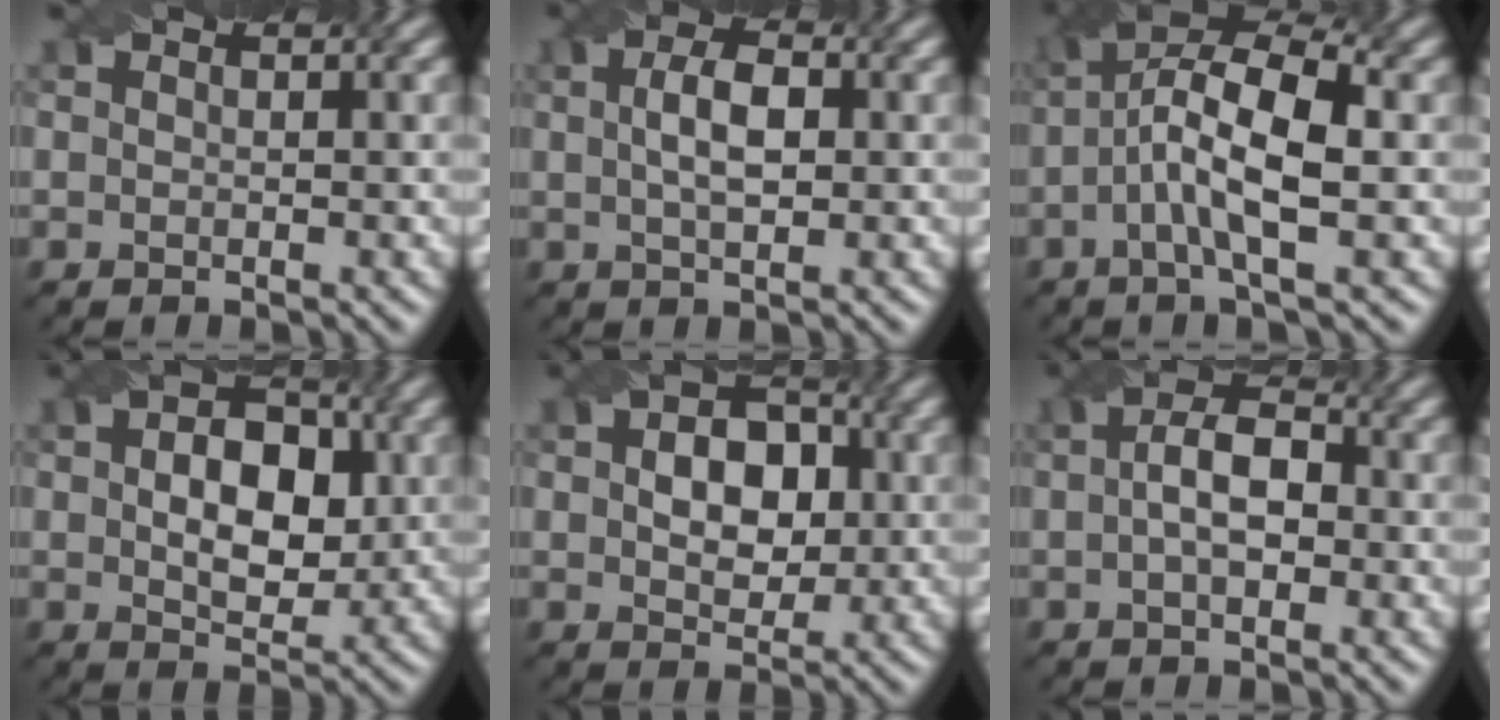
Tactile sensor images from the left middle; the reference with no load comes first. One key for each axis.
{"total": 2.7, "fx": -0.2, "fy": 1.4, "fz": 2.3, "tx": -0.042, "ty": 0.006, "tz": 0.010}
{"total": 7.1, "fx": -1.1, "fy": 2.2, "fz": 6.6, "tx": -0.122, "ty": 0.020, "tz": -0.010}
{"total": 5.4, "fx": -0.1, "fy": 3.8, "fz": 3.9, "tx": -0.050, "ty": 0.005, "tz": 0.011}
{"total": 4.9, "fx": -0.1, "fy": 3.8, "fz": 3.1, "tx": -0.043, "ty": 0.006, "tz": 0.005}
{"total": 3.6, "fx": -0.7, "fy": 2.2, "fz": 2.8, "tx": -0.035, "ty": 0.011, "tz": -0.003}